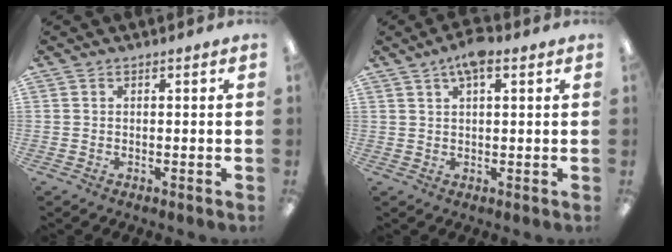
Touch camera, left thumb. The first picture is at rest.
{"total": 5.5, "force": [3.1, 1.8, 4.2], "torque": [-0.071, 0.000, 0.051]}